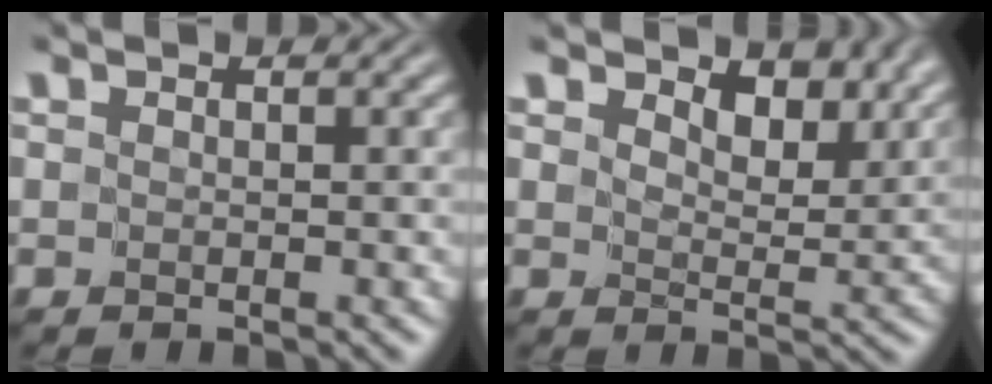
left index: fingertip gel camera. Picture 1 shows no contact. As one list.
[{"total": 5.1, "force": [3.9, 2.1, 2.6], "torque": [-0.047, -0.005, 0.057]}]